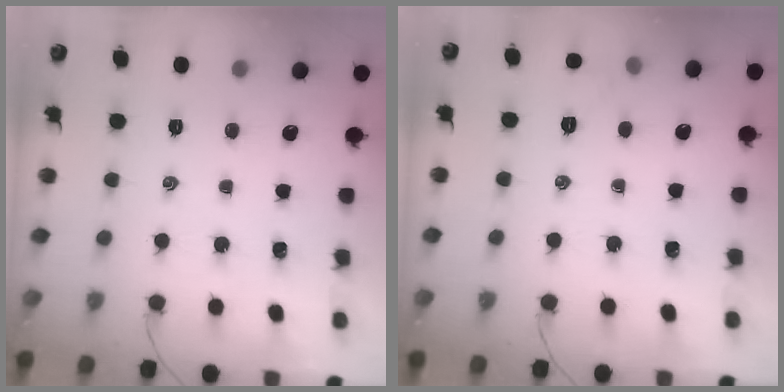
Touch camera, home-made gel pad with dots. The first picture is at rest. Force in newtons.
{"total": 3.8, "press": 3.6, "slide": 1.1}